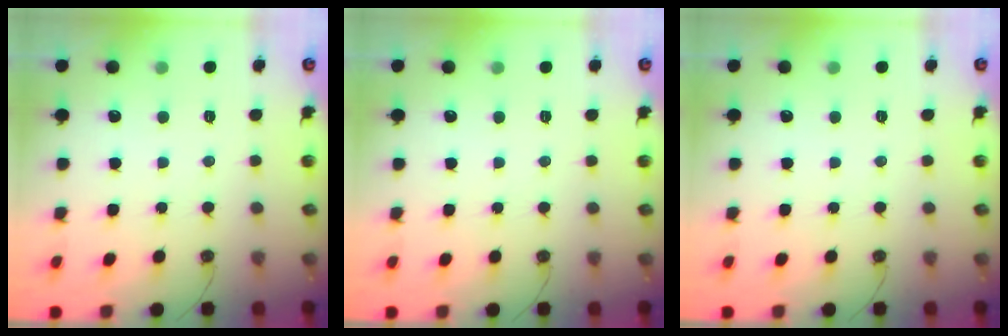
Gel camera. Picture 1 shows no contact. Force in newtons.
{"total": 0.5, "press": 0.5, "slide": 0.2}
{"total": 0.0}